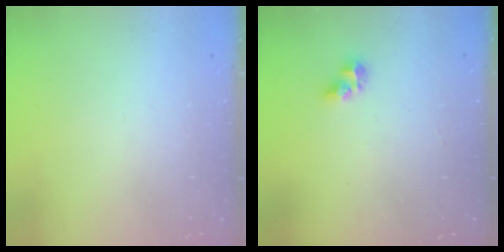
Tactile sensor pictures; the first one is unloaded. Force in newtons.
{"total": 5.3, "press": 5.3, "slide": 0.3}